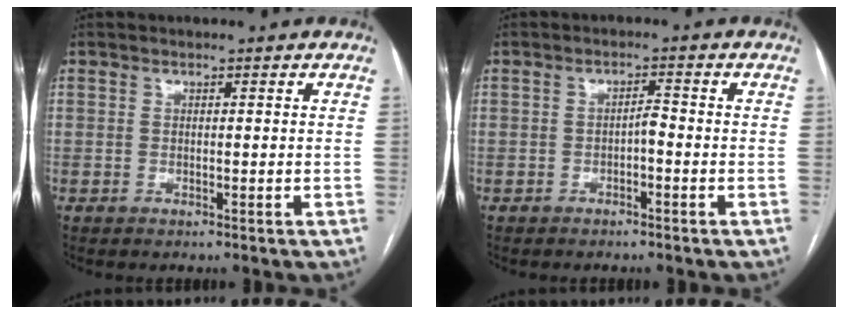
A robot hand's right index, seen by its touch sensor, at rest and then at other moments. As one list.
[{"total": 1.8, "force": [-0.7, 0.5, 1.6], "torque": [-0.023, 0.005, -0.014]}]